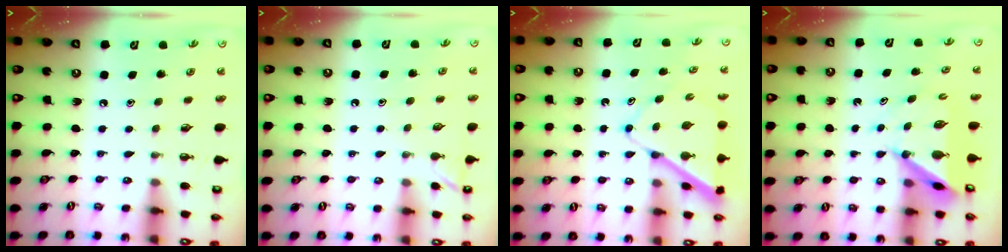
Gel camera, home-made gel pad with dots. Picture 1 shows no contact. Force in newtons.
{"total": 2.2, "press": 2.2, "slide": 0.3}
{"total": 7.8, "press": 7.8, "slide": 0.8}
{"total": 6.7, "press": 6.7, "slide": 0.5}